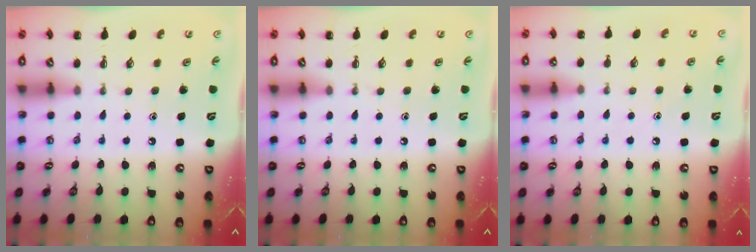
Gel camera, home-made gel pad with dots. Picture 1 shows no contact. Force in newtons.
{"total": 0.0}
{"total": 6.2, "press": 5.8, "slide": 2.2}